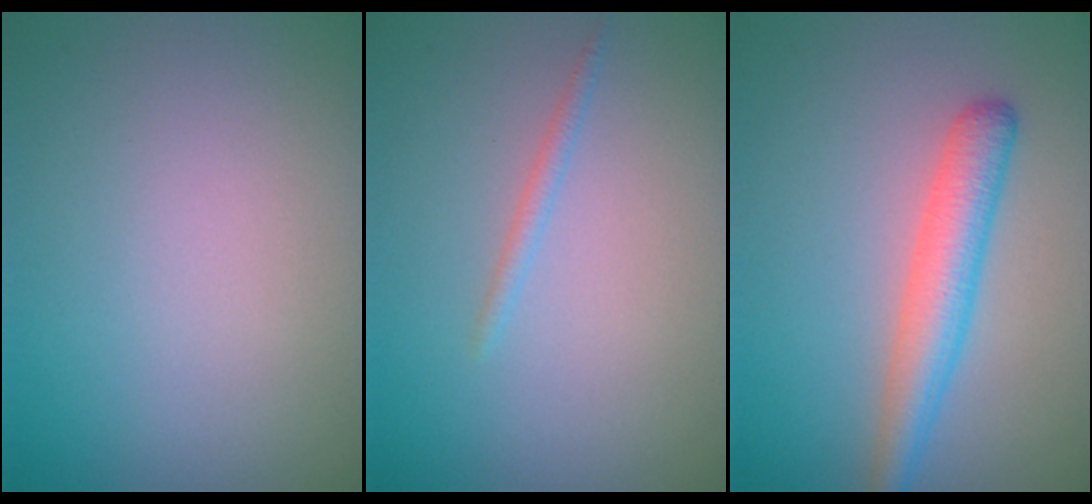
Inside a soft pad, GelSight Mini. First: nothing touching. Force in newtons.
{"total": 0.8, "press": 0.8, "slide": 0.1}
{"total": 3.7, "press": 3.7, "slide": 0.1}